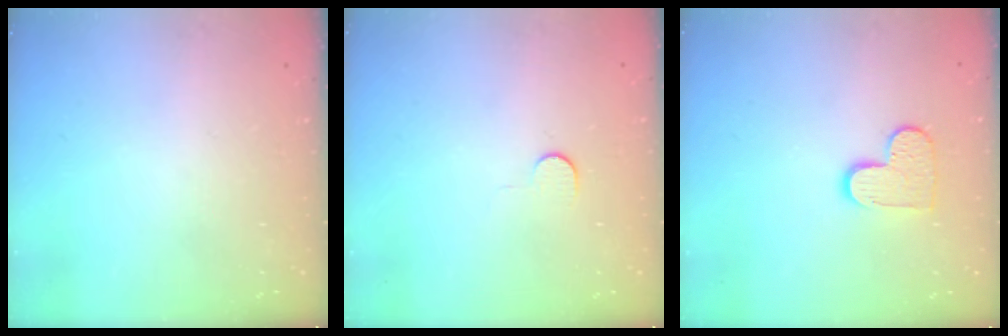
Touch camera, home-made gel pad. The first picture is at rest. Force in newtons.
{"total": 3.6, "press": 3.6, "slide": 0.4}
{"total": 8.9, "press": 8.9, "slide": 0.5}